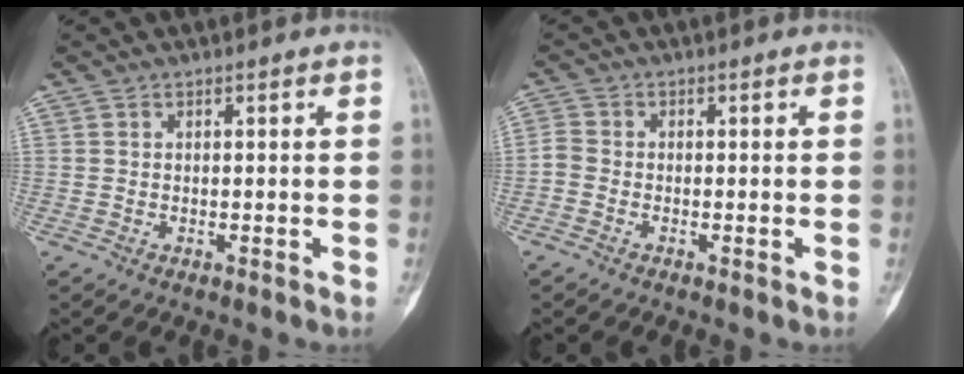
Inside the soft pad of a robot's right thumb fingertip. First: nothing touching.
{"total": 2.1, "force": [-1.0, 1.5, 1.1], "torque": [-0.021, 0.004, -0.031]}